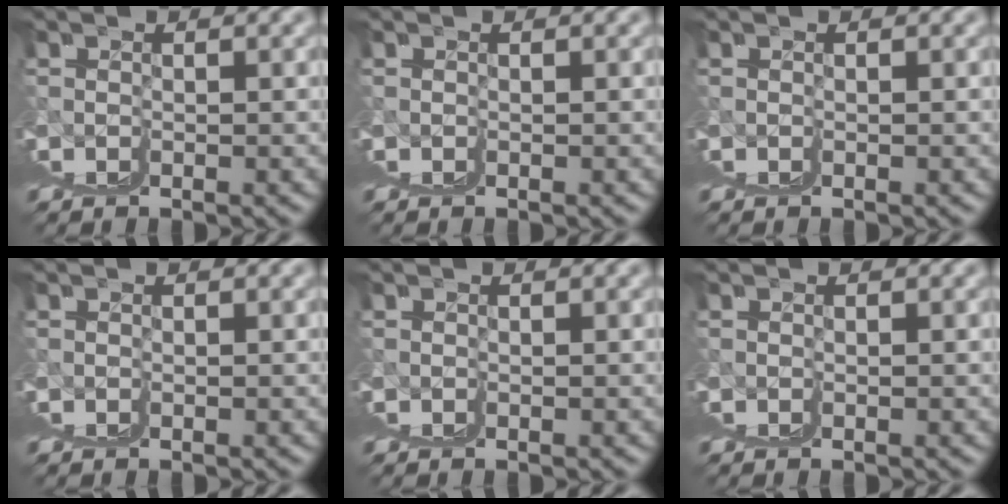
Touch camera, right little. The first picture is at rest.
{"total": 0.0}
{"total": 0.0}
{"total": 0.0}
{"total": 0.0}
{"total": 0.0}